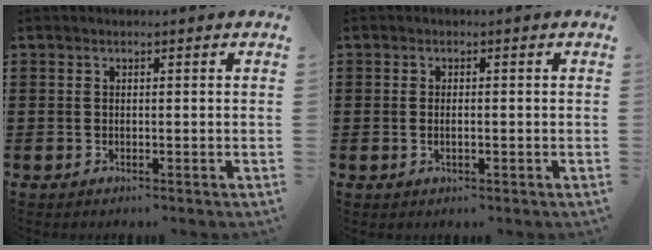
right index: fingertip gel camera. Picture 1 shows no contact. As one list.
[{"total": 1.3, "force": [-0.1, 0.5, 1.2], "torque": [-0.029, -0.001, -0.004]}]